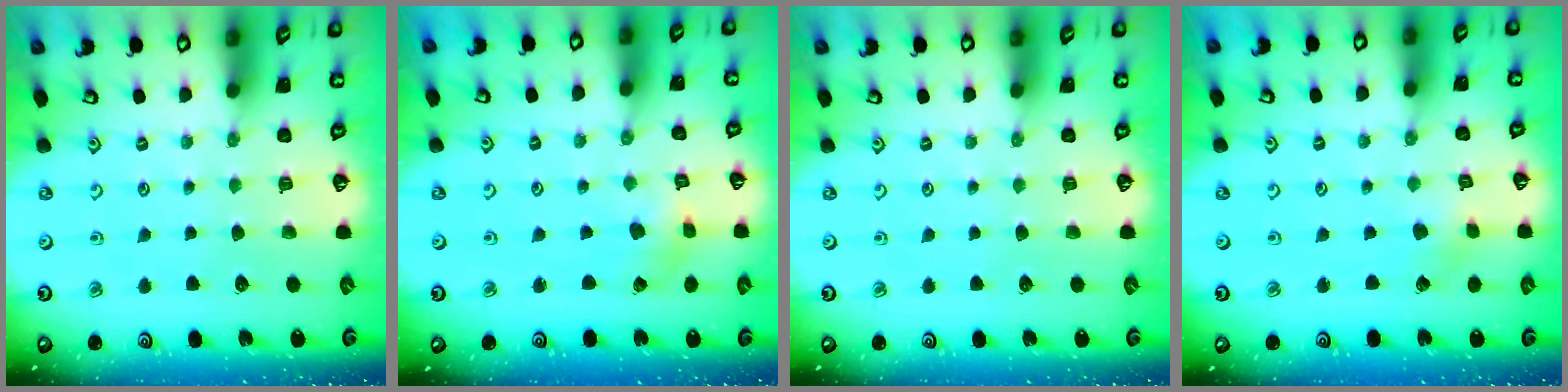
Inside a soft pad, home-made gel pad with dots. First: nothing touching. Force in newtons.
{"total": 1.6, "press": 1.5, "slide": 0.4}
{"total": 0.0}
{"total": 1.8, "press": 1.8, "slide": 0.3}